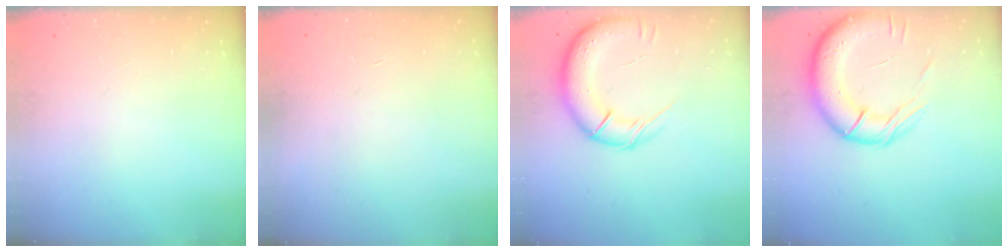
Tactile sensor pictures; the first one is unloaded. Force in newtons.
{"total": 0.6, "press": 0.5, "slide": 0.2}
{"total": 15.8, "press": 15.3, "slide": 4.0}
{"total": 17.3, "press": 16.9, "slide": 3.5}